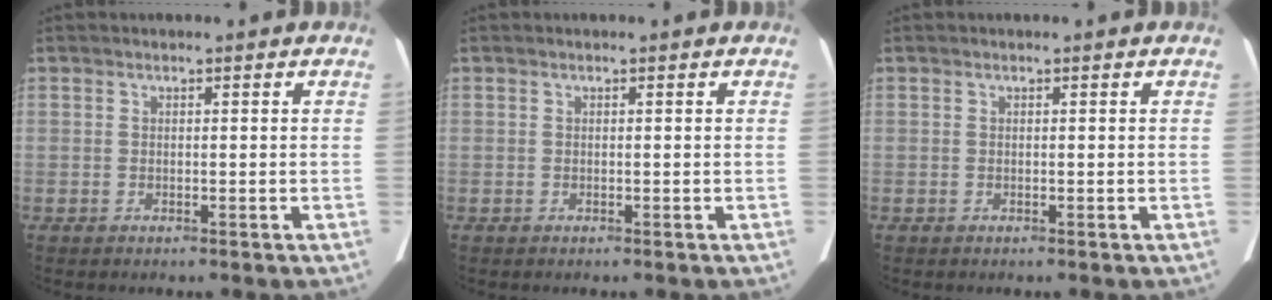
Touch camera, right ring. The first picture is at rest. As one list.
[{"total": 0.0}, {"total": 0.0}]